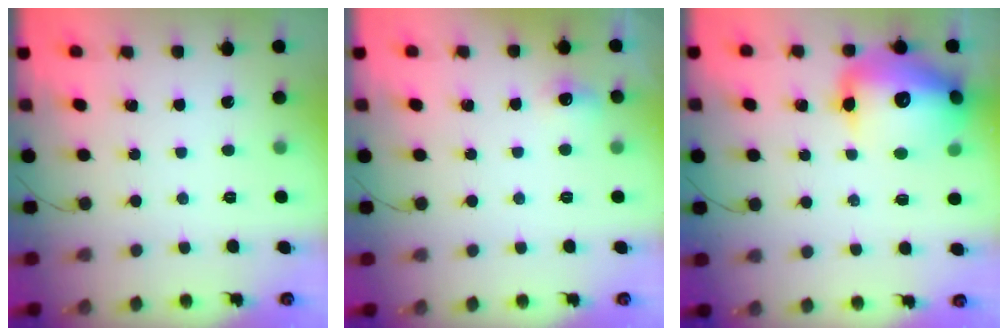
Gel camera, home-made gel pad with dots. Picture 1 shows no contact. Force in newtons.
{"total": 5.3, "press": 5.0, "slide": 1.8}
{"total": 20.7, "press": 20.4, "slide": 3.5}